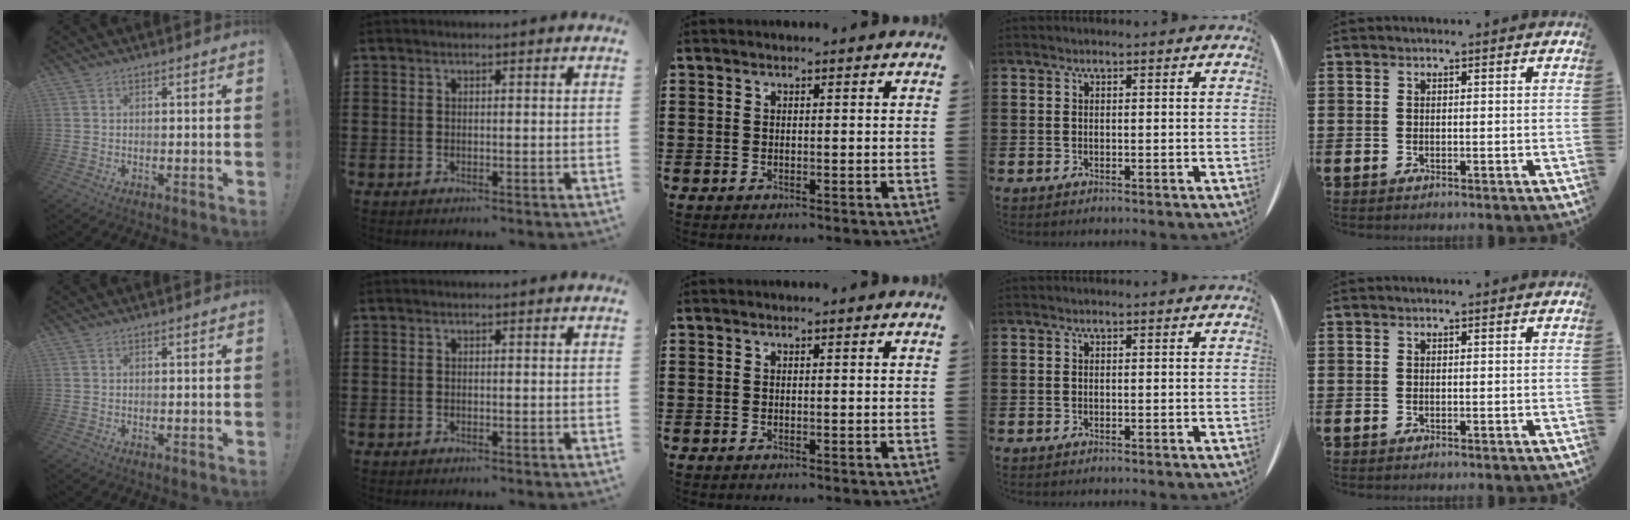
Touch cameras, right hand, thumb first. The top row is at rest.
{}